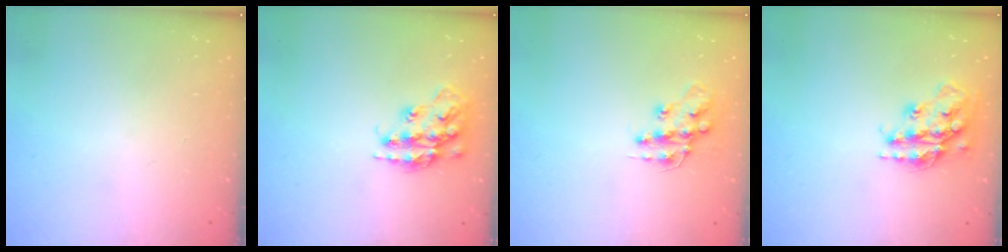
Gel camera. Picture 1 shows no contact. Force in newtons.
{"total": 14.9, "press": 14.8, "slide": 0.8}
{"total": 12.7, "press": 12.6, "slide": 0.9}
{"total": 17.1, "press": 17.1, "slide": 1.4}